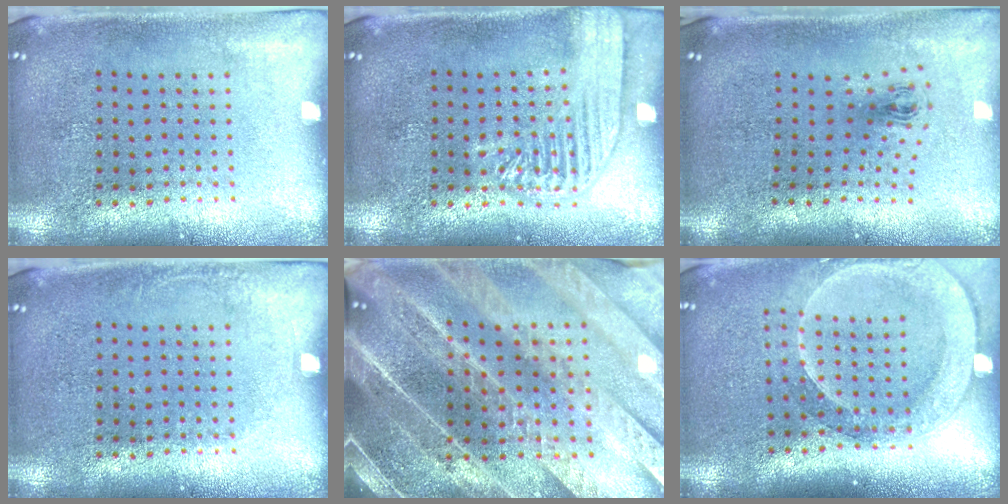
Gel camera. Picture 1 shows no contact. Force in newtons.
{"total": 1.9, "press": 1.9, "slide": 0.2}
{"total": 0.9, "press": 0.4, "slide": 0.8}
{"total": 0.7, "press": 0.7, "slide": 0.1}
{"total": 5.5, "press": 4.6, "slide": 3.0}
{"total": 2.3, "press": 1.8, "slide": 1.4}